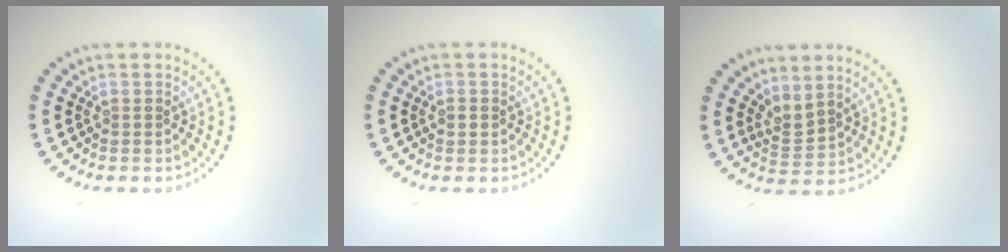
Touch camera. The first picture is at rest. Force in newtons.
{"total": 1.0, "press": 1.0, "slide": 0.1}
{"total": 2.1, "press": 1.5, "slide": 1.5}